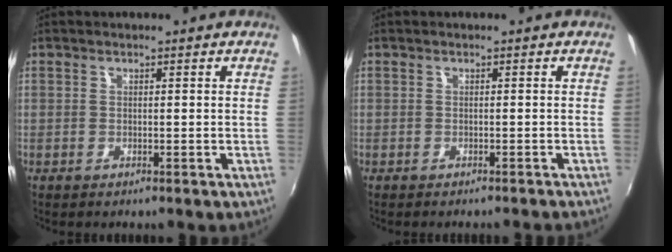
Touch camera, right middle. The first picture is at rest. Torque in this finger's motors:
{"motor_torque": [0.02, -0.11, -0.02, 0.01]}